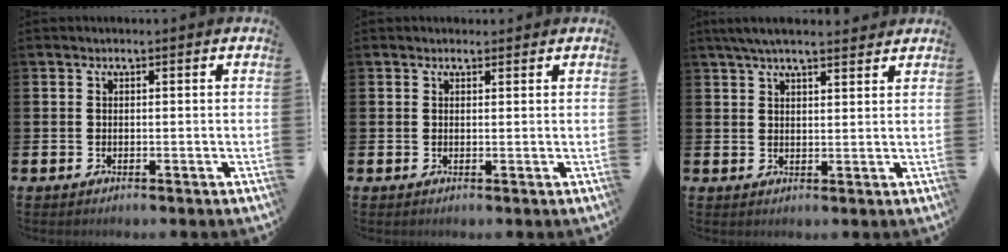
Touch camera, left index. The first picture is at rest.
{"total": 1.0, "force": [0.8, 0.5, 0.1], "torque": [0.014, -0.001, 0.012]}
{"total": 4.6, "force": [4.2, 0.8, 1.8], "torque": [-0.043, -0.009, 0.076]}